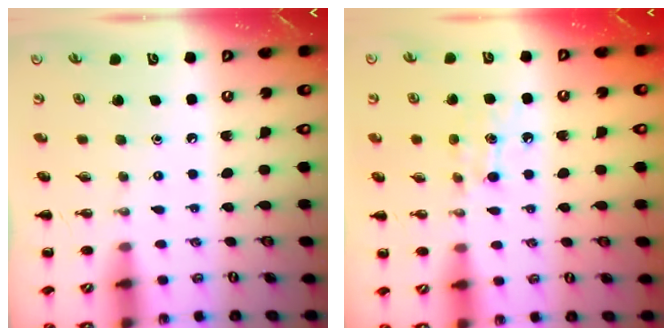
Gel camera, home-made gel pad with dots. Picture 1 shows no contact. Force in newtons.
{"total": 5.1, "press": 4.9, "slide": 1.4}